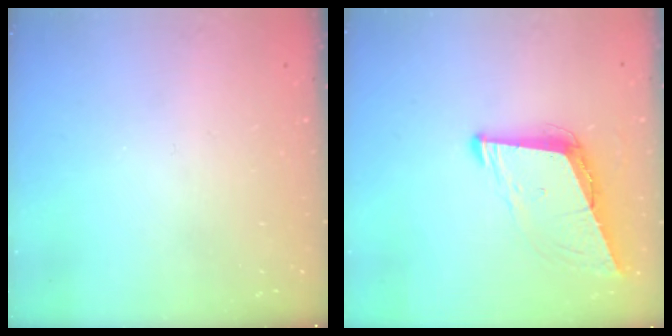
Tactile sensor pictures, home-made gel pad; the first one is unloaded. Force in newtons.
{"total": 8.8, "press": 7.9, "slide": 3.8}